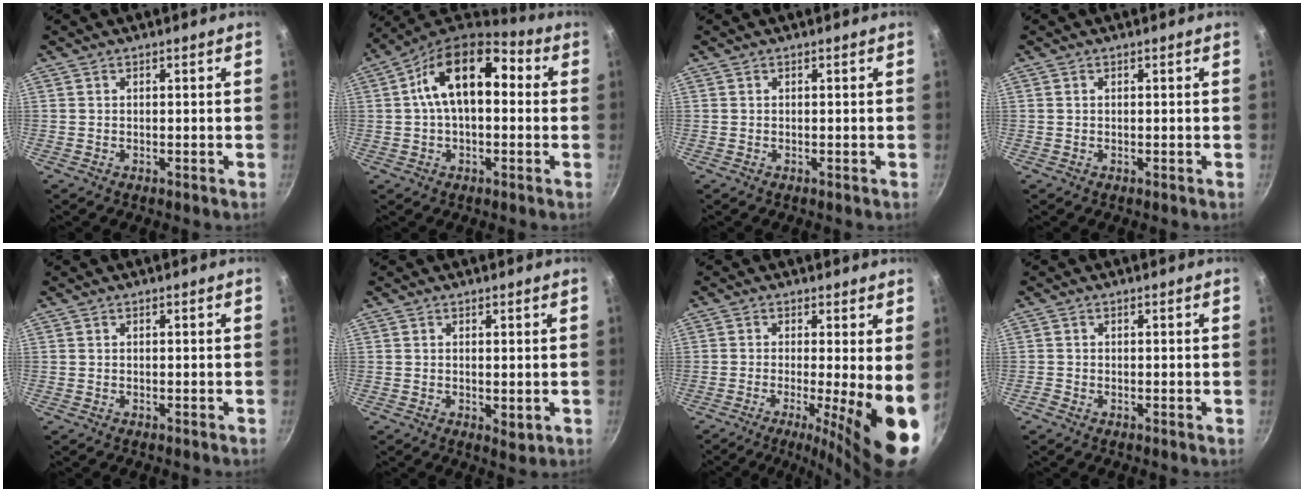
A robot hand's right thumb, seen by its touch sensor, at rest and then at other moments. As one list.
[{"total": 15.7, "force": [2.4, 9.2, 12.5], "torque": [-0.186, 0.035, 0.017]}, {"total": 0.0}, {"total": 0.0}, {"total": 0.0}, {"total": 2.3, "force": [0.2, 1.2, 2.0], "torque": [-0.030, -0.008, 0.004]}, {"total": 11.0, "force": [-1.7, 1.5, 10.8], "torque": [-0.151, -0.014, -0.026]}, {"total": 0.7, "force": [-0.4, 0.4, 0.3], "torque": [-0.005, 0.001, -0.013]}]